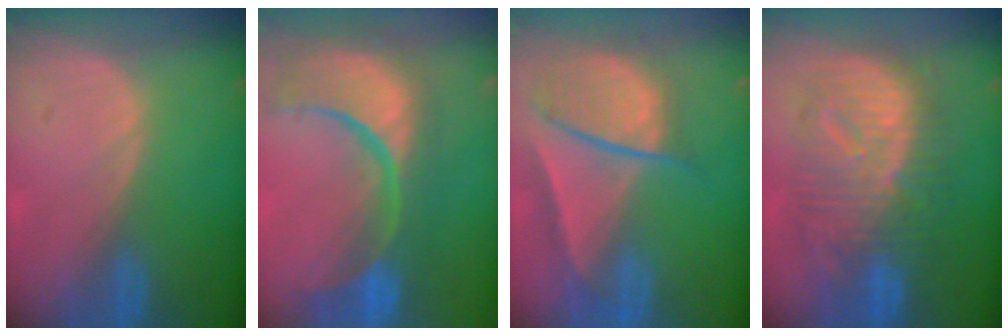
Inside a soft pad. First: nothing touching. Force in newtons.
{"total": 15.2, "press": 12.1, "slide": 9.2}
{"total": 9.3, "press": 8.1, "slide": 4.7}
{"total": 12.5, "press": 12.4, "slide": 1.1}